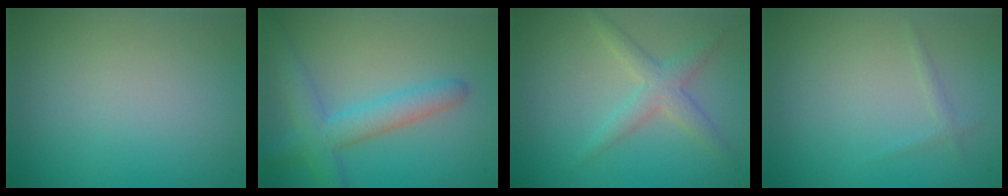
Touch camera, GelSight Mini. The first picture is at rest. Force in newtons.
{"total": 4.3, "press": 4.3, "slide": 0.3}
{"total": 2.8, "press": 2.8, "slide": 0.1}
{"total": 0.8, "press": 0.8, "slide": 0.1}